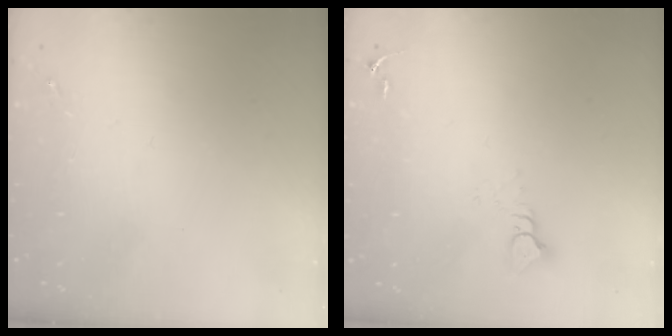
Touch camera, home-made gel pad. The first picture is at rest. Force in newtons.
{"total": 4.2, "press": 4.2, "slide": 0.2}